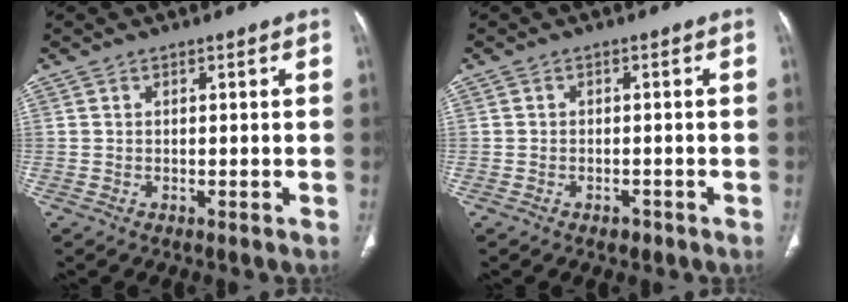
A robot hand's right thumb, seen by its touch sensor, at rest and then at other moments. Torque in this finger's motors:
{"motor_torque": [0.32, -0.02, -0.21, 0.20, 0.00]}